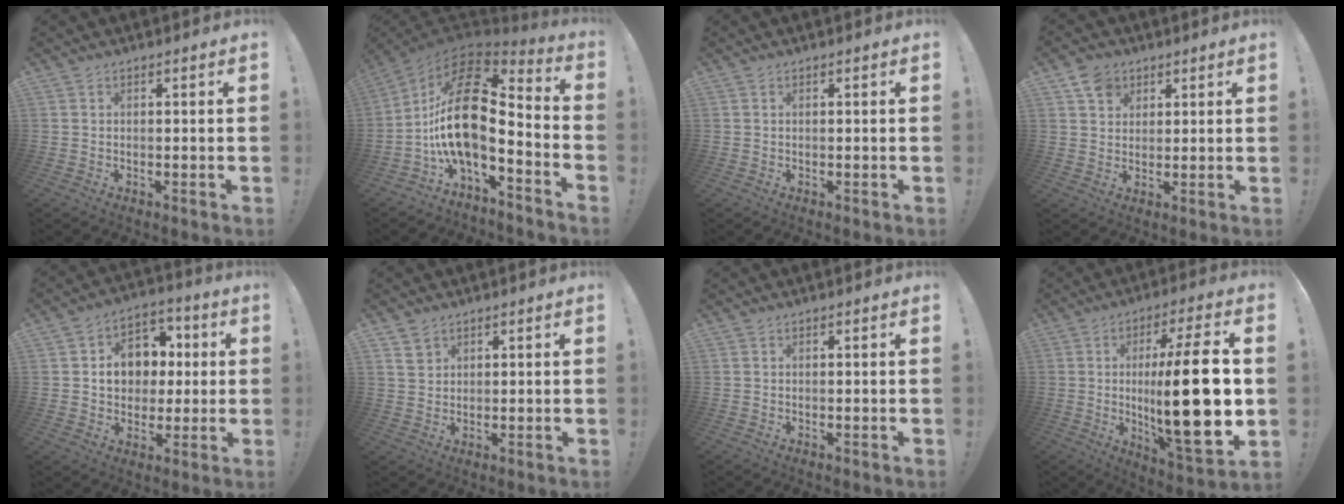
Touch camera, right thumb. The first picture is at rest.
{"total": 19.2, "force": [0.4, 7.6, 17.6], "torque": [-0.344, -0.009, 0.003]}
{"total": 0.0}
{"total": 6.2, "force": [3.6, 4.8, 1.5], "torque": [-0.024, -0.013, 0.068]}
{"total": 11.2, "force": [1.2, 9.8, 5.4], "torque": [-0.078, 0.003, 0.034]}
{"total": 3.6, "force": [2.5, 2.4, 0.9], "torque": [-0.001, -0.016, 0.044]}
{"total": 0.0}
{"total": 23.8, "force": [0.3, 5.1, 23.3], "torque": [-0.393, -0.025, 0.000]}